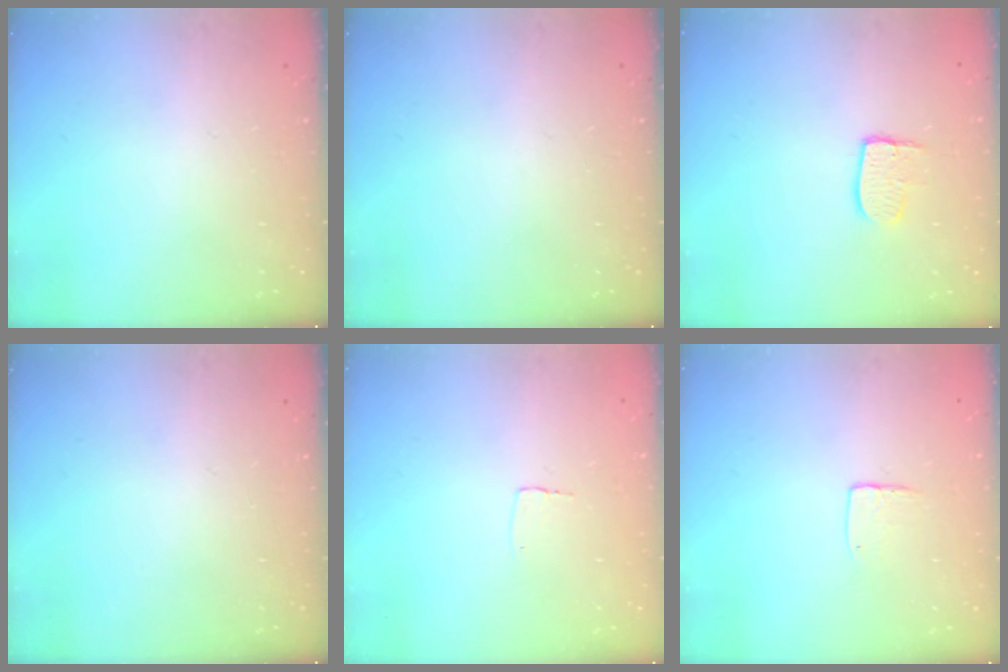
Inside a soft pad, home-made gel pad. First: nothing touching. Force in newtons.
{"total": 0.0}
{"total": 6.9, "press": 6.9, "slide": 0.6}
{"total": 0.0}
{"total": 2.6, "press": 2.6, "slide": 0.1}
{"total": 4.3, "press": 4.3, "slide": 0.4}